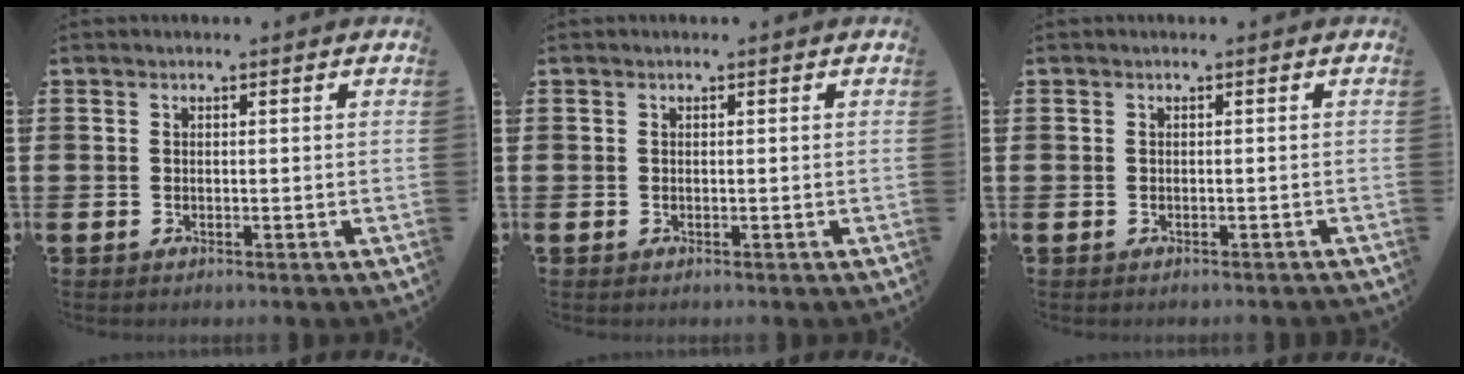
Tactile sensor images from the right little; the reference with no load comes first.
{"total": 0.0}
{"total": 0.0}